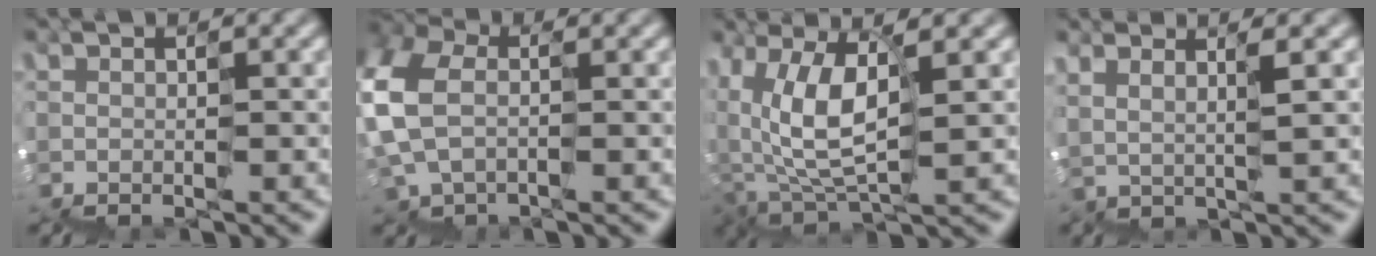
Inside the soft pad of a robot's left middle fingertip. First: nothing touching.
{"total": 3.8, "force": [0.6, 3.1, 2.1], "torque": [-0.093, 0.021, 0.003]}
{"total": 4.5, "force": [2.0, 2.6, 3.1], "torque": [-0.085, 0.019, 0.035]}
{"total": 2.0, "force": [1.8, -0.7, -0.4], "torque": [0.013, 0.015, 0.033]}